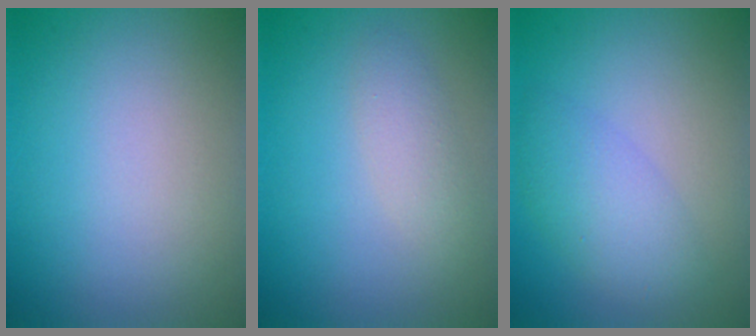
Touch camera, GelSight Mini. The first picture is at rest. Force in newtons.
{"total": 1.9, "press": 1.9, "slide": 0.0}
{"total": 3.6, "press": 3.6, "slide": 0.1}